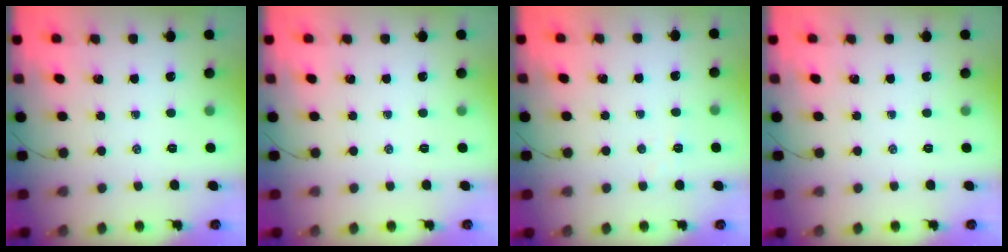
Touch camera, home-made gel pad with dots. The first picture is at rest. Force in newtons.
{"total": 0.0}
{"total": 2.6, "press": 2.4, "slide": 0.8}
{"total": 0.0}